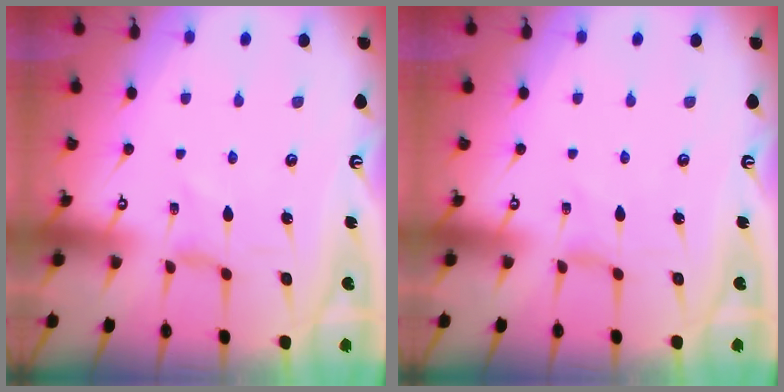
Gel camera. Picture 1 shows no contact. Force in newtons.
{"total": 0.0}